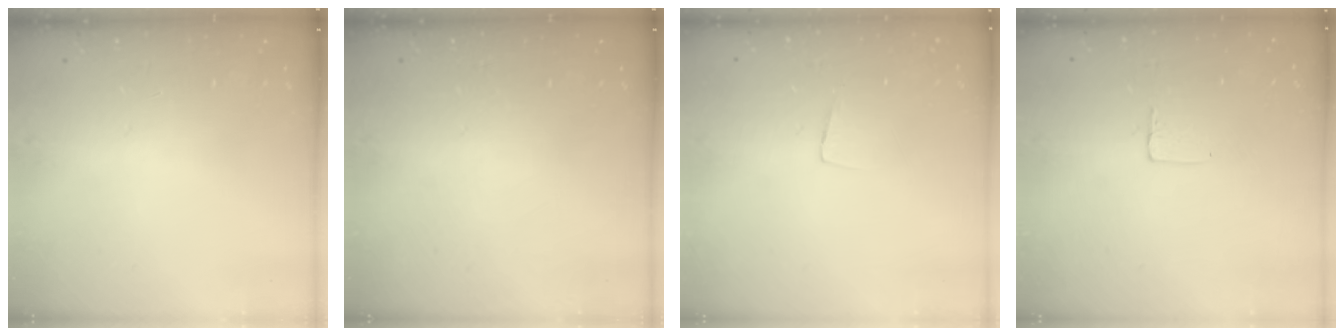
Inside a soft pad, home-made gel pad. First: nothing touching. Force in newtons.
{"total": 0.0}
{"total": 3.5, "press": 3.5, "slide": 0.2}
{"total": 3.7, "press": 3.7, "slide": 0.1}